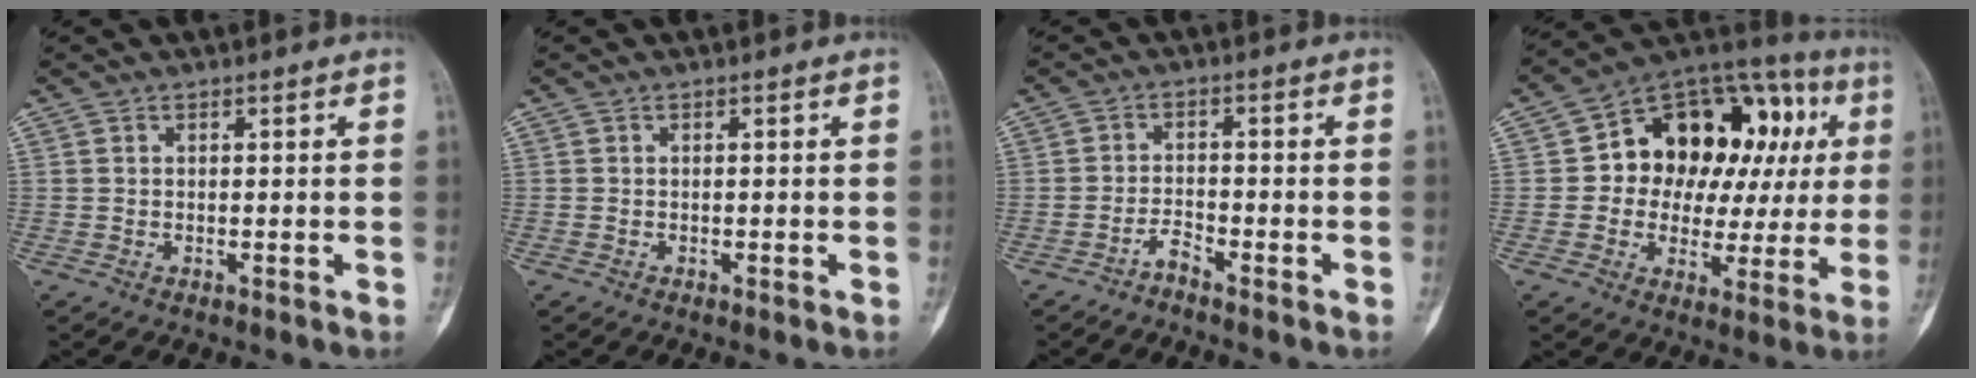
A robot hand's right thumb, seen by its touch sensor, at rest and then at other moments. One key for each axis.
{"total": 0.0}
{"total": 2.2, "fx": -2.0, "fy": 0.4, "fz": 0.8, "tx": -0.017, "ty": 0.014, "tz": -0.040}
{"total": 22.4, "fx": 4.2, "fy": 15.1, "fz": 16.0, "tx": -0.159, "ty": 0.043, "tz": 0.063}